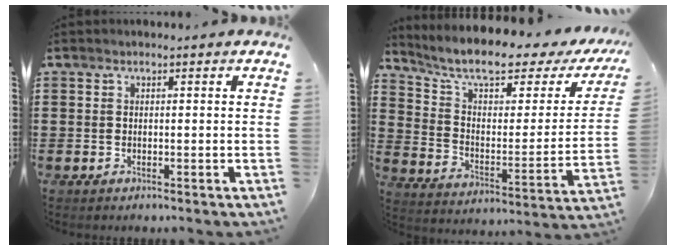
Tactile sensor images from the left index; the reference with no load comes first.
{"total": 8.9, "force": [6.8, 2.0, 5.3], "torque": [-0.125, -0.042, 0.113]}